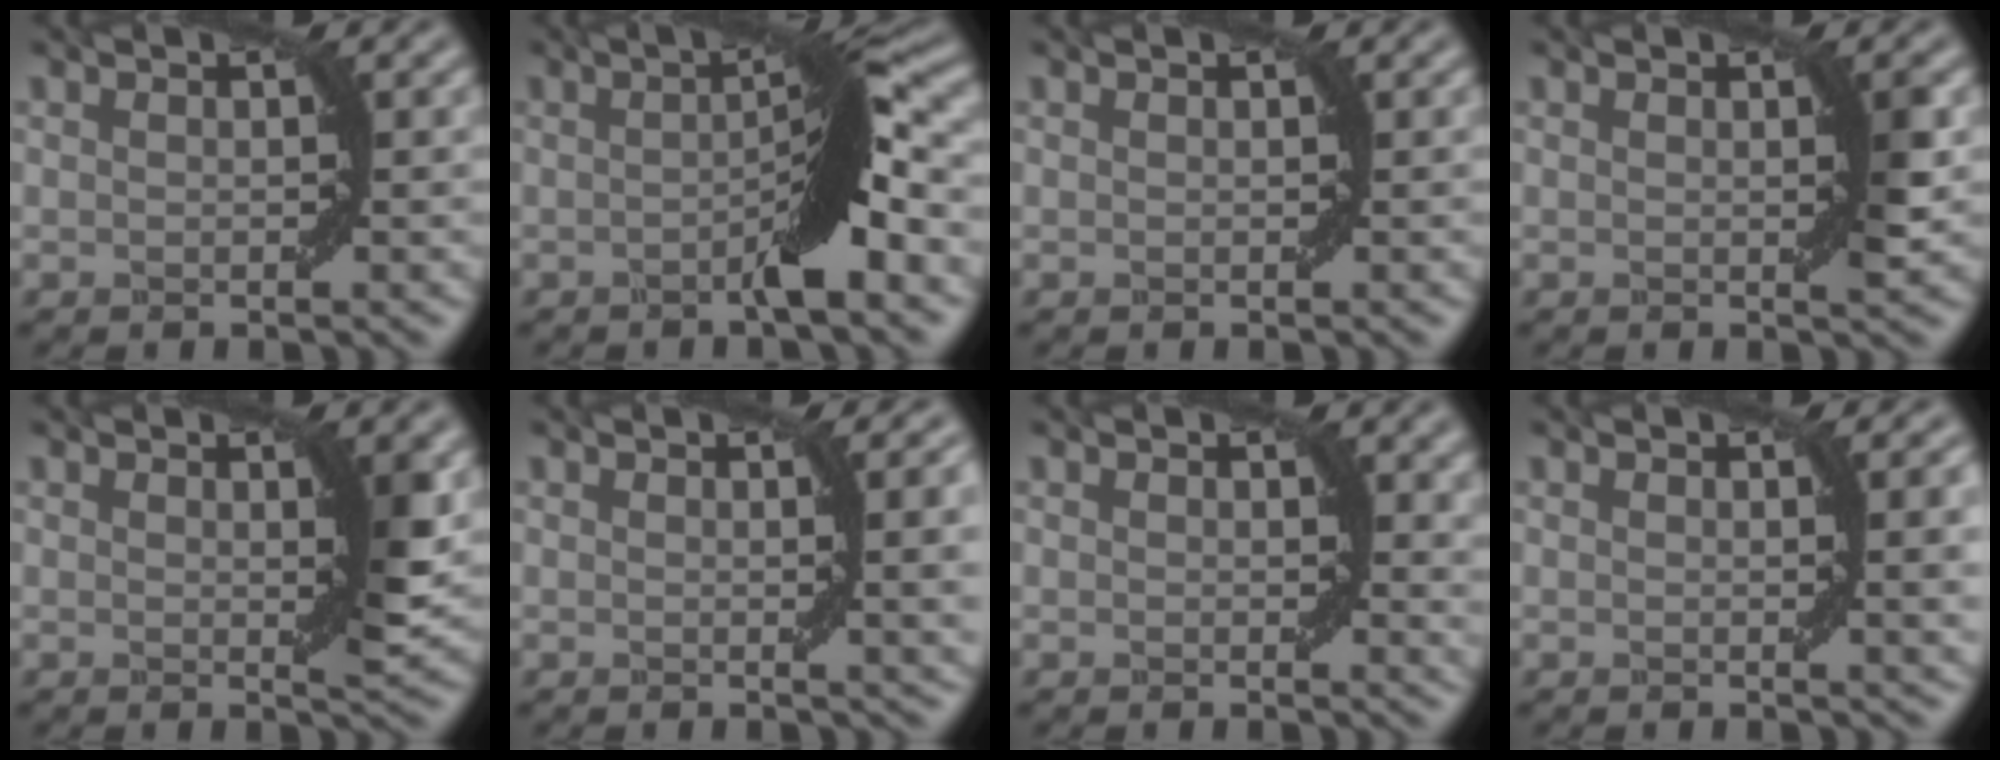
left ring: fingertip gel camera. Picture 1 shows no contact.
{"total": 5.0, "force": [-1.2, 0.4, 4.8], "torque": [-0.071, 0.017, -0.027]}
{"total": 0.0}
{"total": 1.7, "force": [0.2, 0.1, 1.6], "torque": [-0.023, 0.000, 0.002]}
{"total": 2.4, "force": [0.6, 0.3, 2.3], "torque": [-0.030, -0.007, 0.009]}
{"total": 5.3, "force": [0.8, 1.6, 5.0], "torque": [-0.047, 0.004, 0.011]}
{"total": 2.4, "force": [0.9, 1.2, 1.8], "torque": [-0.016, -0.005, 0.013]}
{"total": 4.1, "force": [0.6, 1.0, 3.9], "torque": [-0.040, 0.005, 0.008]}